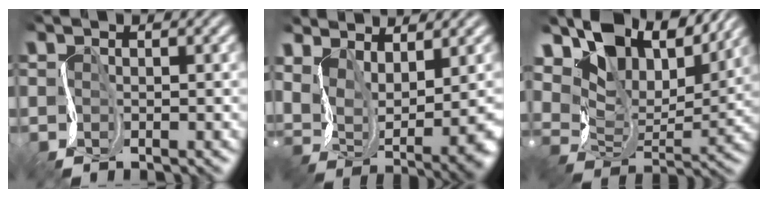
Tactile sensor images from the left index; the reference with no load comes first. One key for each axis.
{"total": 6.5, "fx": 2.9, "fy": 2.8, "fz": 5.1, "tx": -0.105, "ty": -0.008, "tz": 0.063}
{"total": 11.5, "fx": 8.4, "fy": 5.6, "fz": 5.6, "tx": -0.121, "ty": 0.001, "tz": 0.148}